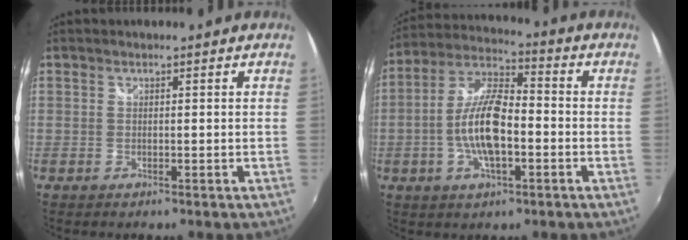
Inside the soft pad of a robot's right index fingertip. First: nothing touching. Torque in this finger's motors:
{"motor_torque": [1.93, -0.20, 0.59, 0.11]}